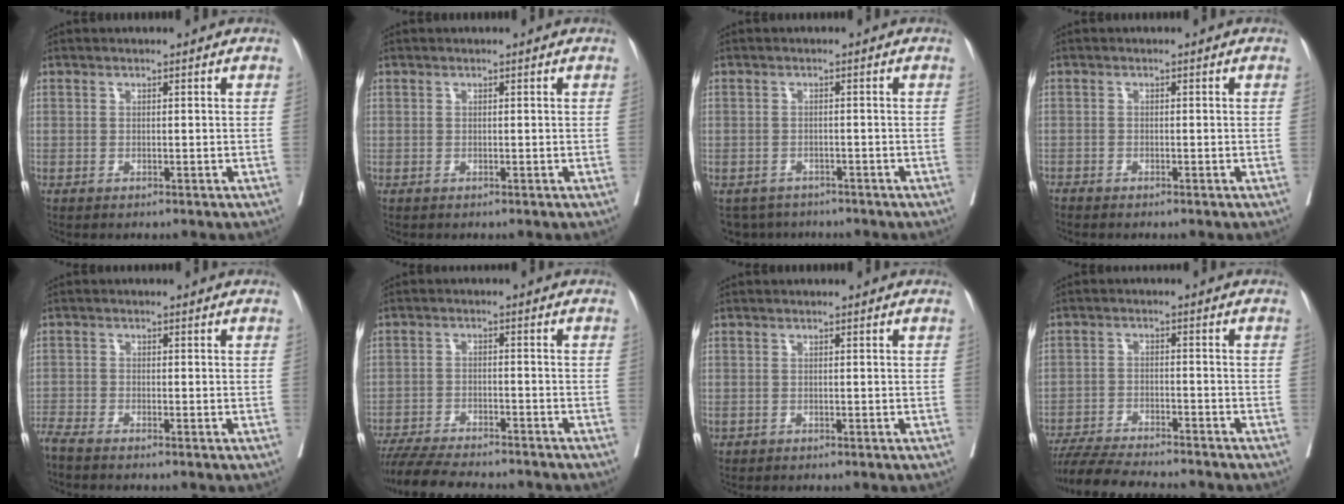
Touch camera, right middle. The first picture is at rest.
{"total": 0.0}
{"total": 4.4, "force": [-3.9, 2.1, -0.1], "torque": [0.005, -0.004, -0.059]}
{"total": 0.9, "force": [-0.9, -0.1, 0.1], "torque": [-0.011, -0.005, -0.021]}
{"total": 3.1, "force": [-2.8, -0.5, 1.2], "torque": [-0.028, -0.007, -0.056]}
{"total": 14.2, "force": [-12.8, 2.3, 5.8], "torque": [-0.108, -0.017, -0.188]}
{"total": 0.0}
{"total": 12.6, "force": [-11.5, 1.2, 5.1], "torque": [-0.082, -0.015, -0.178]}